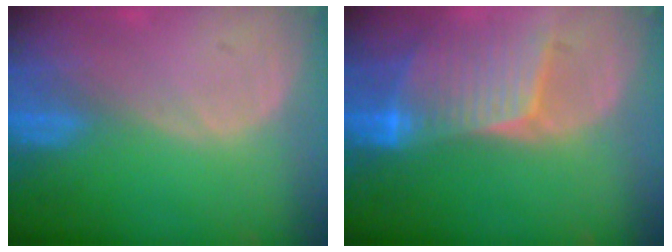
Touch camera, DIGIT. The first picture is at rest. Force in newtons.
{"total": 8.3, "press": 7.7, "slide": 3.2}